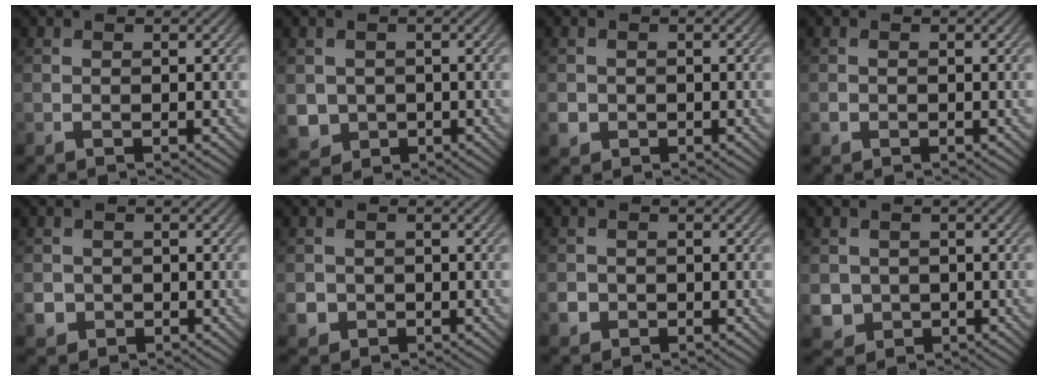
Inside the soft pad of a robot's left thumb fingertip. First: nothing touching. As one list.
[{"total": 3.3, "force": [-0.3, 3.2, 0.9], "torque": [-0.035, -0.016, -0.008]}, {"total": 1.8, "force": [-0.6, 1.7, 0.4], "torque": [-0.008, -0.008, -0.013]}, {"total": 0.7, "force": [-0.3, 0.6, 0.1], "torque": [-0.003, -0.004, -0.008]}, {"total": 2.4, "force": [-0.7, 2.2, 0.5], "torque": [-0.012, -0.009, -0.013]}, {"total": 2.3, "force": [-0.7, 2.1, 0.5], "torque": [-0.010, -0.009, -0.012]}, {"total": 1.7, "force": [-0.7, 1.6, 0.4], "torque": [-0.005, -0.005, -0.015]}, {"total": 3.2, "force": [-0.3, 3.1, 0.8], "torque": [-0.030, -0.015, -0.009]}]